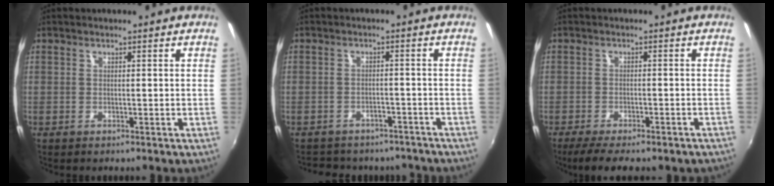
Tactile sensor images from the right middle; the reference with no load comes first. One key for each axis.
{"total": 12.7, "fx": -10.7, "fy": 5.4, "fz": 4.1, "tx": -0.096, "ty": 0.006, "tz": -0.133}
{"total": 9.9, "fx": -7.9, "fy": 2.2, "fz": 5.6, "tx": -0.121, "ty": -0.030, "tz": -0.113}